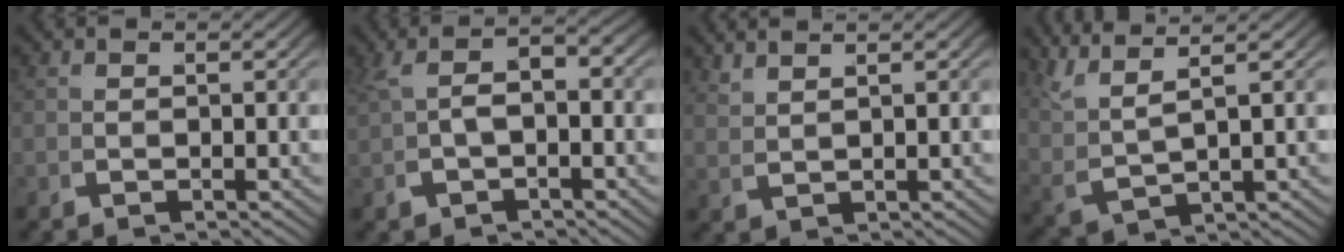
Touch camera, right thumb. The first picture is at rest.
{"total": 2.2, "force": [-0.4, 0.9, 2.0], "torque": [-0.038, 0.004, 0.002]}
{"total": 2.0, "force": [1.8, -0.7, 0.4], "torque": [-0.004, 0.014, 0.044]}
{"total": 5.0, "force": [3.4, 1.6, 3.2], "torque": [-0.069, 0.013, 0.072]}